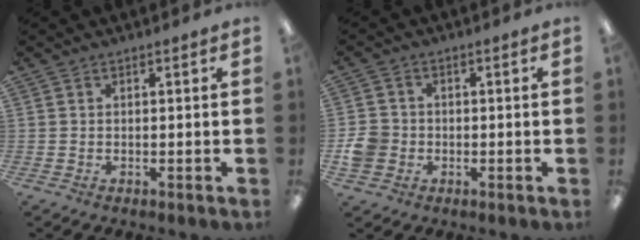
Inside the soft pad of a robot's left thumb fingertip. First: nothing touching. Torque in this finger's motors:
{"motor_torque": [-0.69, 0.67, 0.32, -0.20, 0.00]}